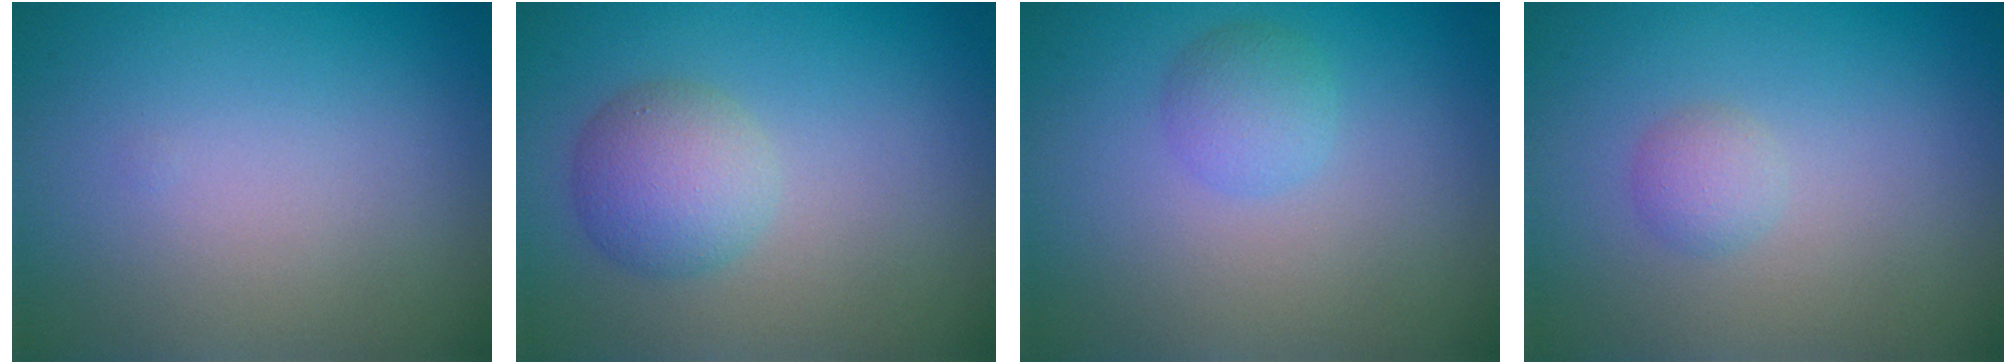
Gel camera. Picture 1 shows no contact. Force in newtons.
{"total": 3.3, "press": 3.3, "slide": 0.2}
{"total": 1.9, "press": 1.9, "slide": 0.1}
{"total": 1.2, "press": 1.2, "slide": 0.0}